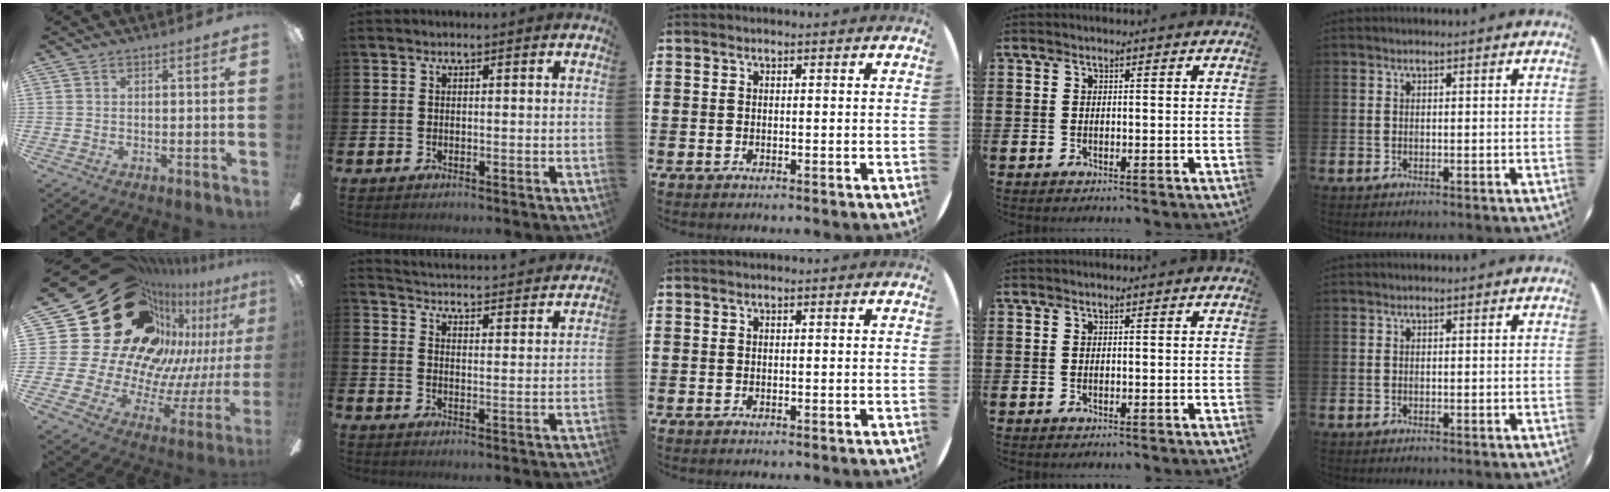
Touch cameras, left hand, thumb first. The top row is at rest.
{"thumb": {"total": 36.7, "force": [17.7, 22.3, 23.1], "torque": [-0.375, -0.159, 0.387]}, "index": {"total": 4.1, "force": [4.1, 0.1, 0.1], "torque": [-0.021, -0.044, 0.067]}}